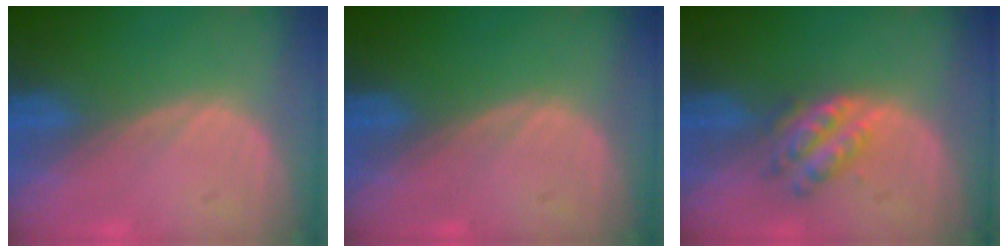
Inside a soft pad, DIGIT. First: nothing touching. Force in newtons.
{"total": 0.0}
{"total": 4.7, "press": 4.6, "slide": 1.2}